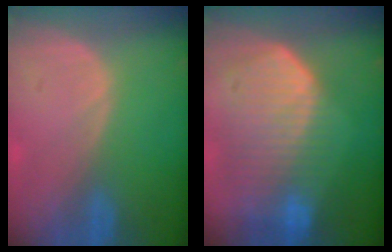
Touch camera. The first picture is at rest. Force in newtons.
{"total": 10.6, "press": 9.2, "slide": 5.1}